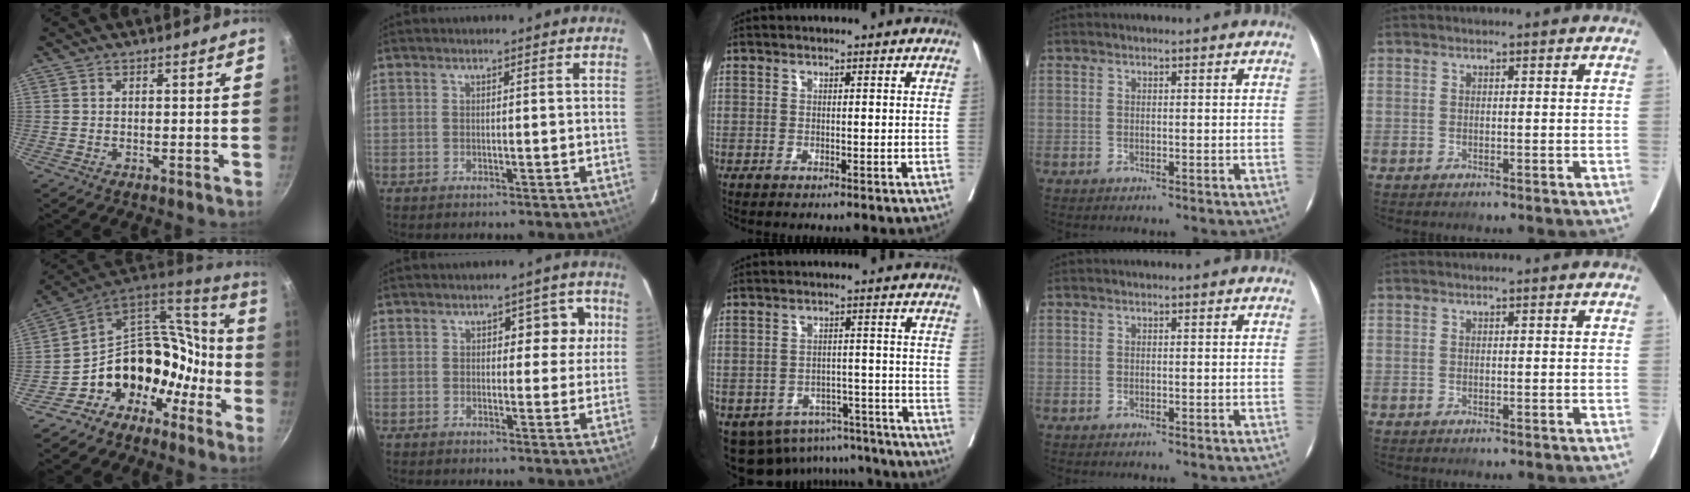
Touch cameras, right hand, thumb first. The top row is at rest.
{"thumb": {"total": 17.0, "force": [-8.1, 12.3, 8.4], "torque": [-0.058, 0.135, -0.139]}, "index": {"total": 5.3, "force": [1.4, 2.9, 4.2], "torque": [-0.035, 0.022, 0.016]}, "middle": {"total": 13.4, "force": [-11.3, 6.7, 2.7], "torque": [-0.040, 0.029, -0.137]}}